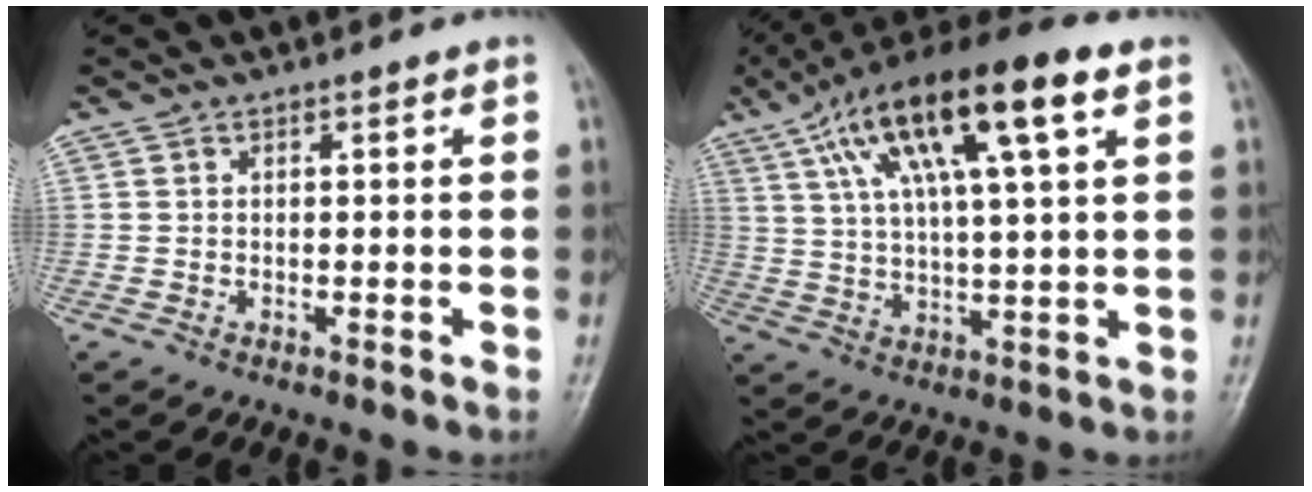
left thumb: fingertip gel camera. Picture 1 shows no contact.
{"total": 19.7, "force": [9.0, 4.7, 16.9], "torque": [-0.298, 0.008, 0.155]}